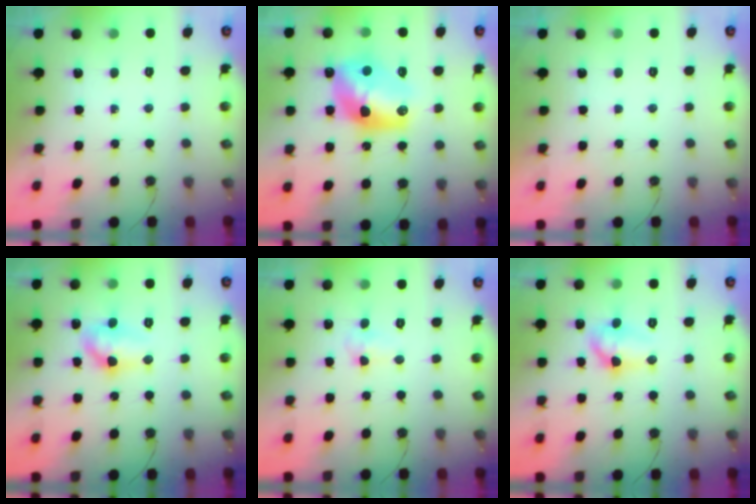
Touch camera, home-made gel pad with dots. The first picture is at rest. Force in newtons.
{"total": 14.3, "press": 14.2, "slide": 0.8}
{"total": 0.0}
{"total": 10.0, "press": 9.9, "slide": 1.1}
{"total": 4.7, "press": 4.6, "slide": 0.7}
{"total": 9.2, "press": 9.2, "slide": 0.8}